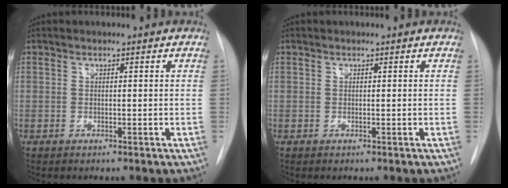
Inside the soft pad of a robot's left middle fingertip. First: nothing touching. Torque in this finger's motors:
{"motor_torque": [0.20, -0.23, 0.03, 0.01]}